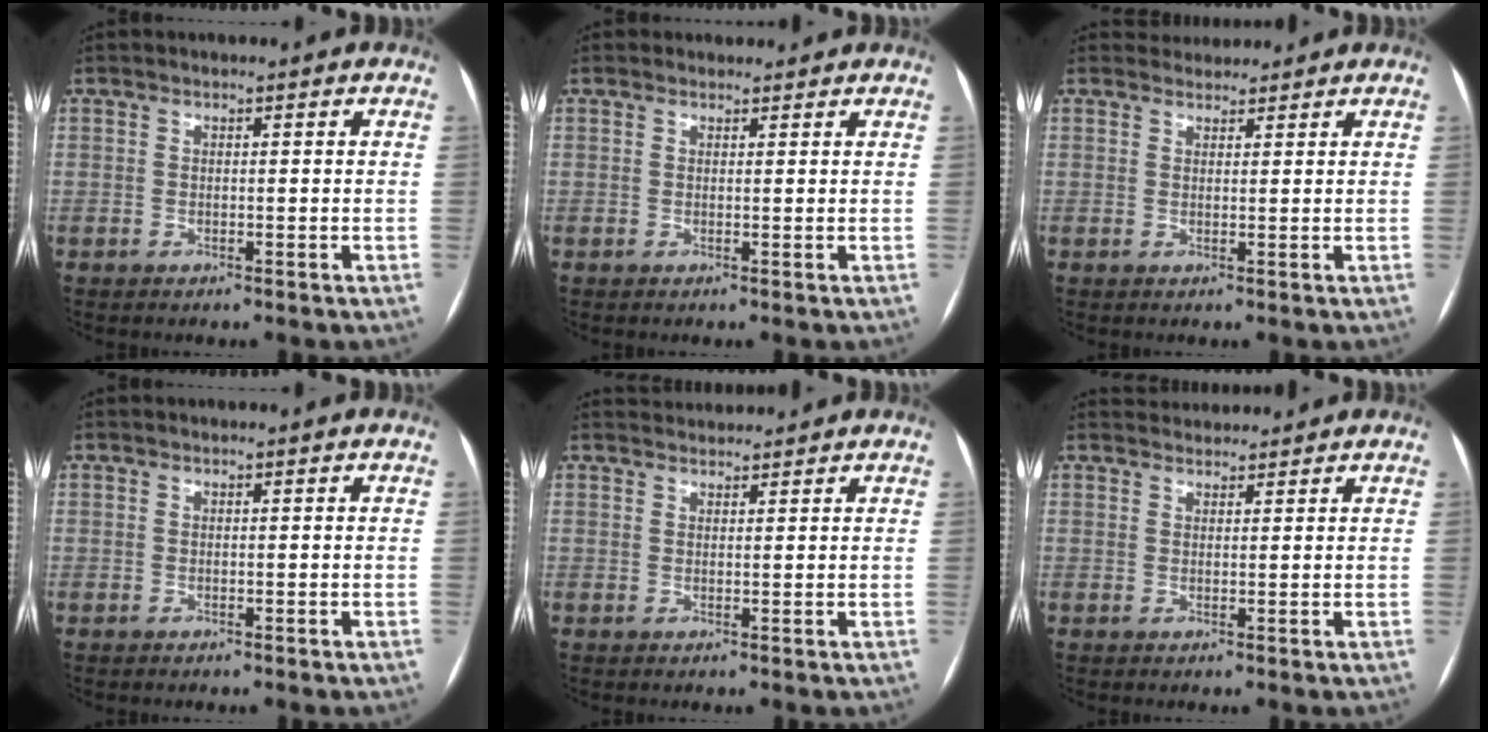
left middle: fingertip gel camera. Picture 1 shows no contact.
{"total": 1.4, "force": [1.2, 0.6, -0.1], "torque": [-0.001, 0.009, 0.015]}
{"total": 2.4, "force": [2.3, 0.8, -0.3], "torque": [0.006, 0.017, 0.036]}
{"total": 0.0}
{"total": 3.1, "force": [3.1, 0.4, 0.1], "torque": [-0.004, 0.027, 0.053]}
{"total": 3.4, "force": [3.3, 0.7, 0.0], "torque": [-0.002, 0.028, 0.053]}